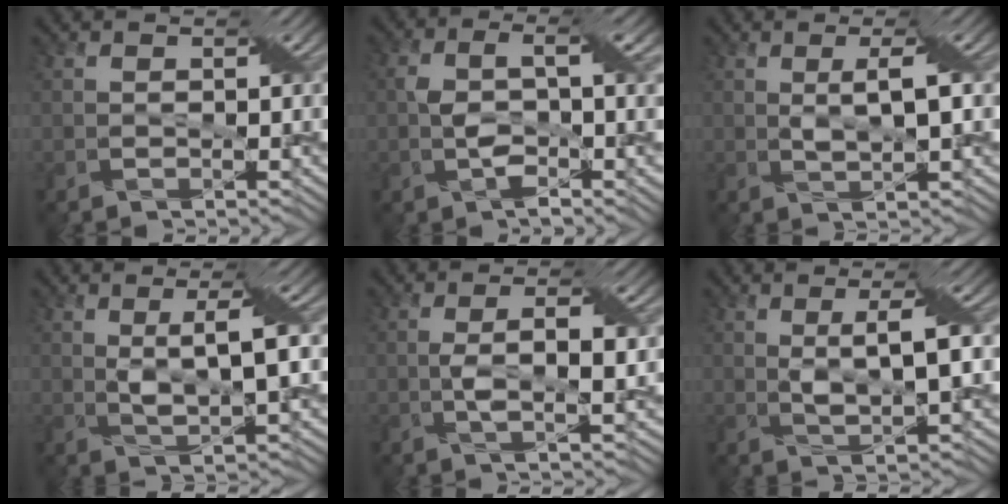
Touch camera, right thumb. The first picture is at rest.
{"total": 5.8, "force": [-0.4, 2.0, 5.4], "torque": [-0.097, 0.005, -0.013]}
{"total": 2.3, "force": [1.0, -0.2, 2.1], "torque": [-0.039, 0.004, 0.021]}
{"total": 4.5, "force": [1.5, 0.5, 4.3], "torque": [-0.074, 0.002, 0.029]}
{"total": 3.0, "force": [0.2, 0.2, 3.0], "torque": [-0.063, 0.003, 0.003]}
{"total": 4.1, "force": [1.4, 0.3, 3.8], "torque": [-0.067, 0.003, 0.028]}